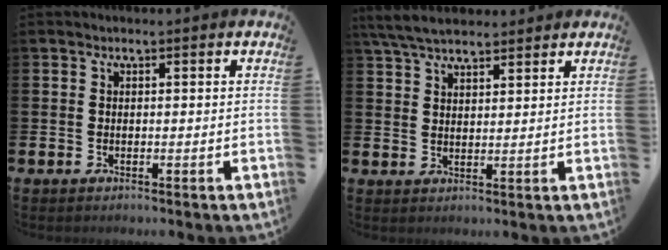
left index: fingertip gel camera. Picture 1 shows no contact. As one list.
[{"total": 5.2, "force": [4.8, 1.2, 1.7], "torque": [-0.047, -0.010, 0.089]}]